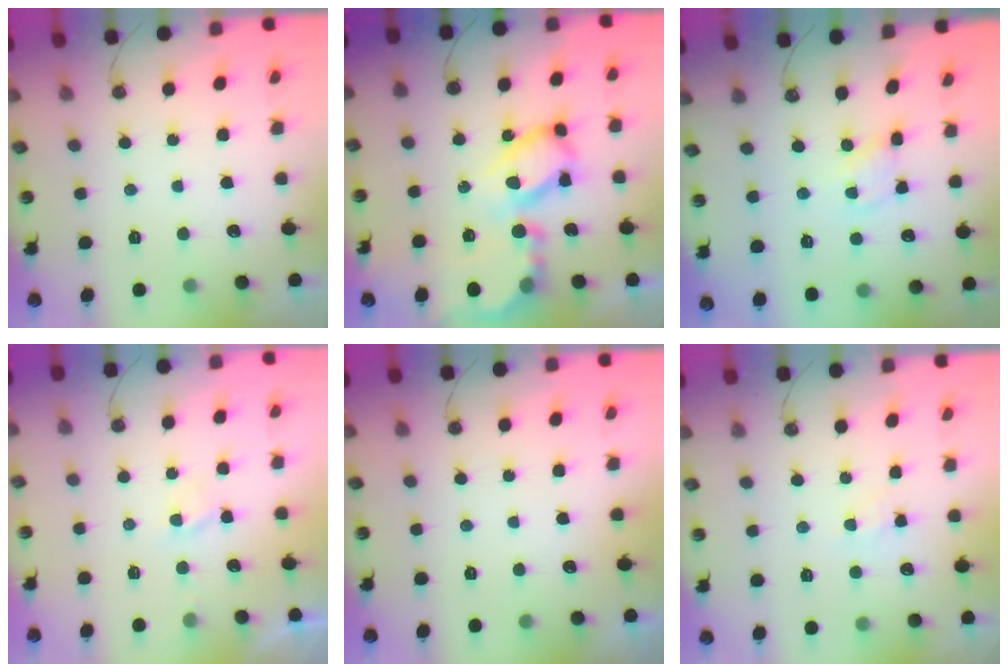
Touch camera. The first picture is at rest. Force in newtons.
{"total": 16.9, "press": 16.8, "slide": 1.5}
{"total": 1.8, "press": 1.8, "slide": 0.2}
{"total": 1.9, "press": 1.9, "slide": 0.4}
{"total": 0.0}
{"total": 5.3, "press": 5.3, "slide": 0.6}